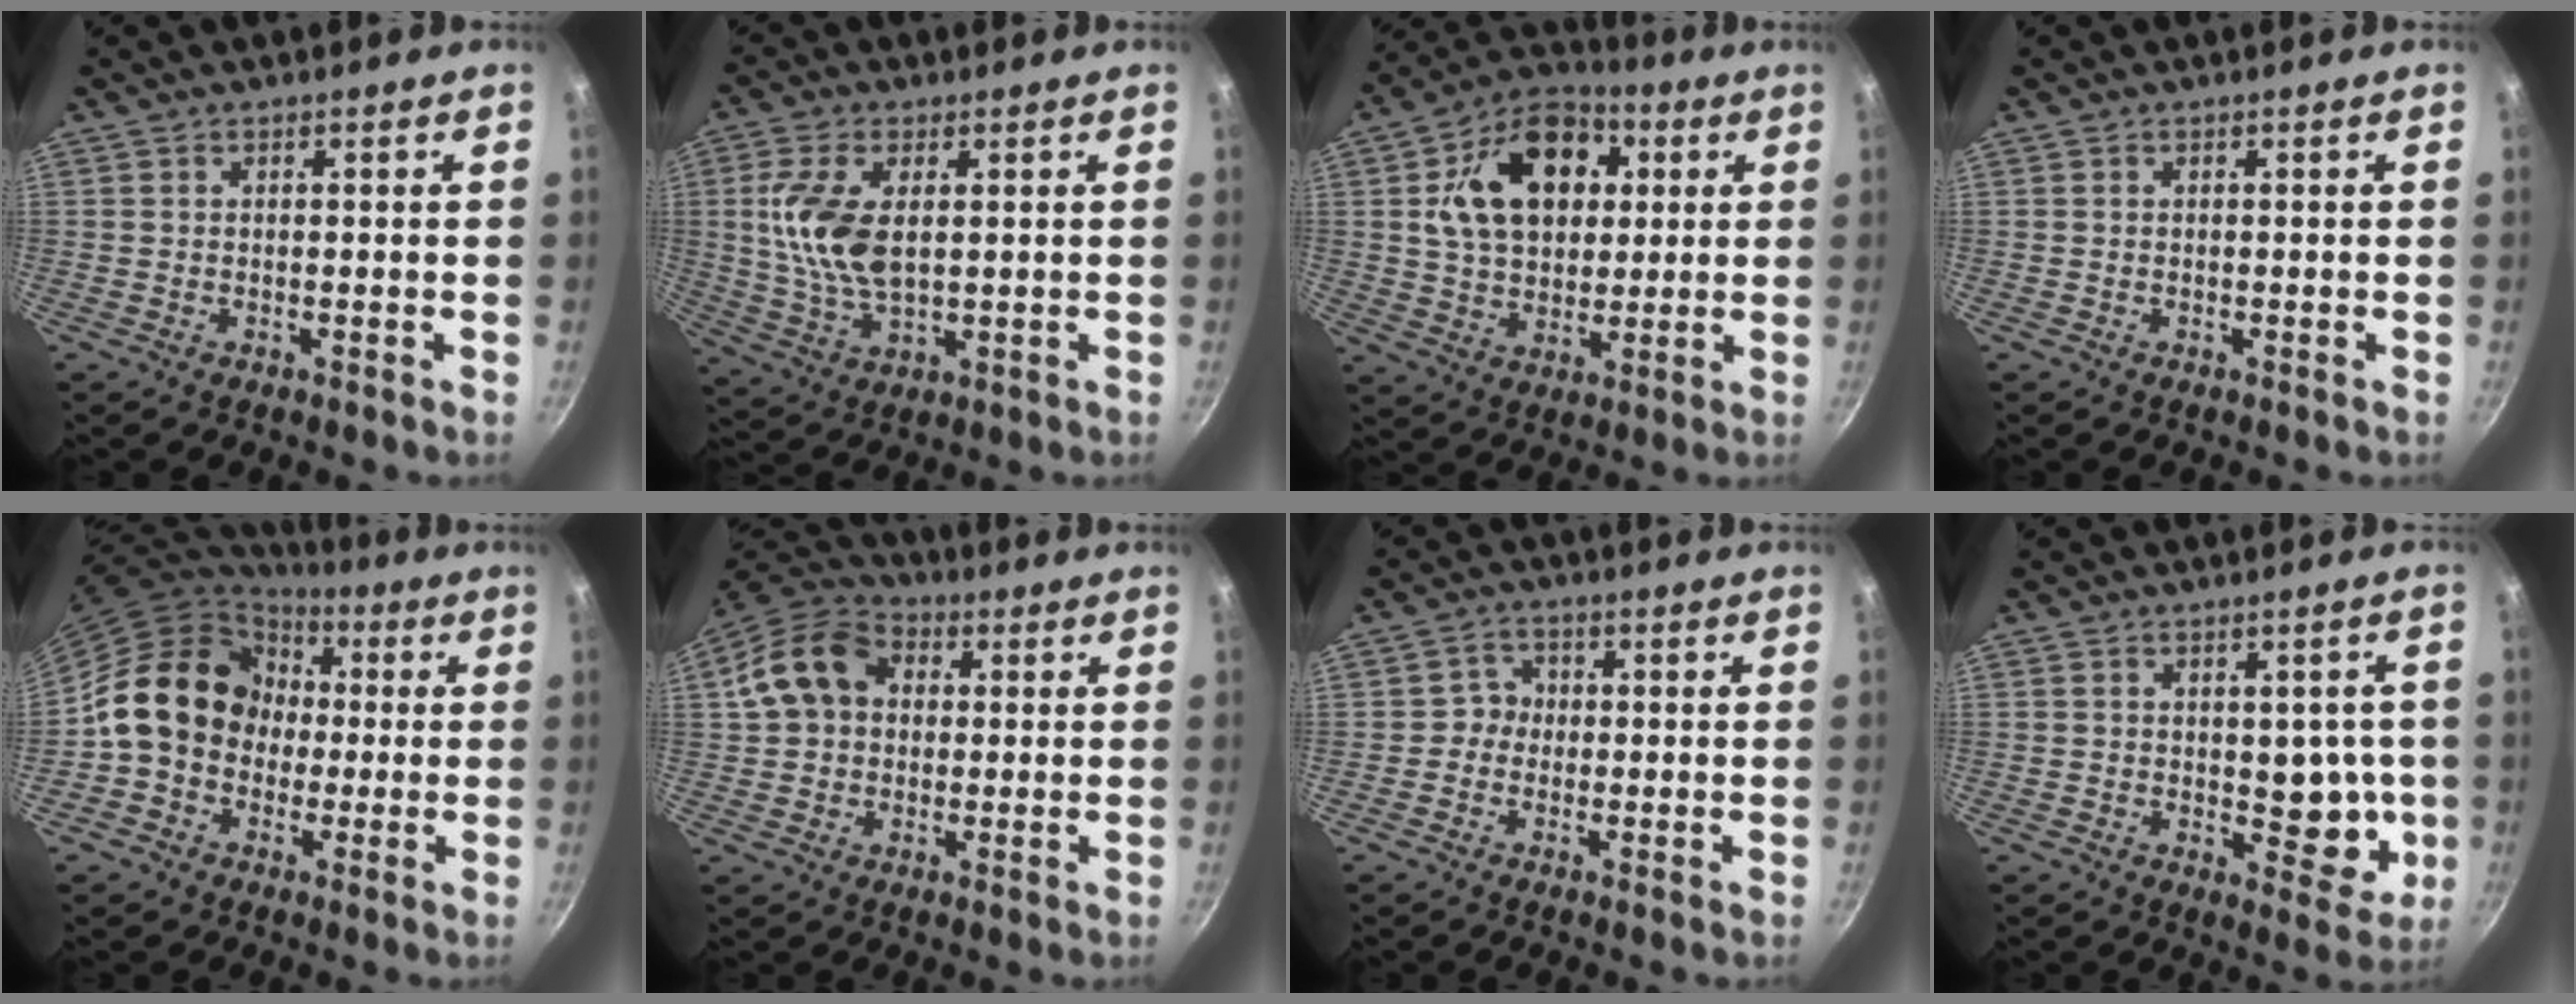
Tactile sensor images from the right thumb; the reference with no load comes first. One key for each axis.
{"total": 11.4, "fx": 1.8, "fy": 6.0, "fz": 9.5, "tx": -0.185, "ty": -0.008, "tz": 0.039}
{"total": 18.4, "fx": 4.5, "fy": 12.9, "fz": 12.3, "tx": -0.169, "ty": 0.012, "tz": 0.063}
{"total": 0.0}
{"total": 15.7, "fx": 0.2, "fy": 13.2, "fz": 8.6, "tx": -0.102, "ty": 0.041, "tz": -0.013}
{"total": 11.9, "fx": 1.9, "fy": 9.3, "fz": 7.2, "tx": -0.104, "ty": 0.025, "tz": 0.014}
{"total": 2.9, "fx": -0.6, "fy": 2.7, "fz": 0.8, "tx": 0.012, "ty": 0.009, "tz": -0.019}
{"total": 8.5, "fx": -0.3, "fy": 5.4, "fz": 6.6, "tx": -0.029, "ty": -0.002, "tz": 0.003}